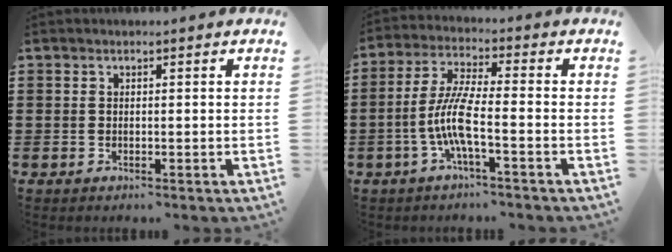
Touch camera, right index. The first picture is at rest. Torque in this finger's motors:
{"motor_torque": [2.14, 0.00, 0.83, 0.21]}